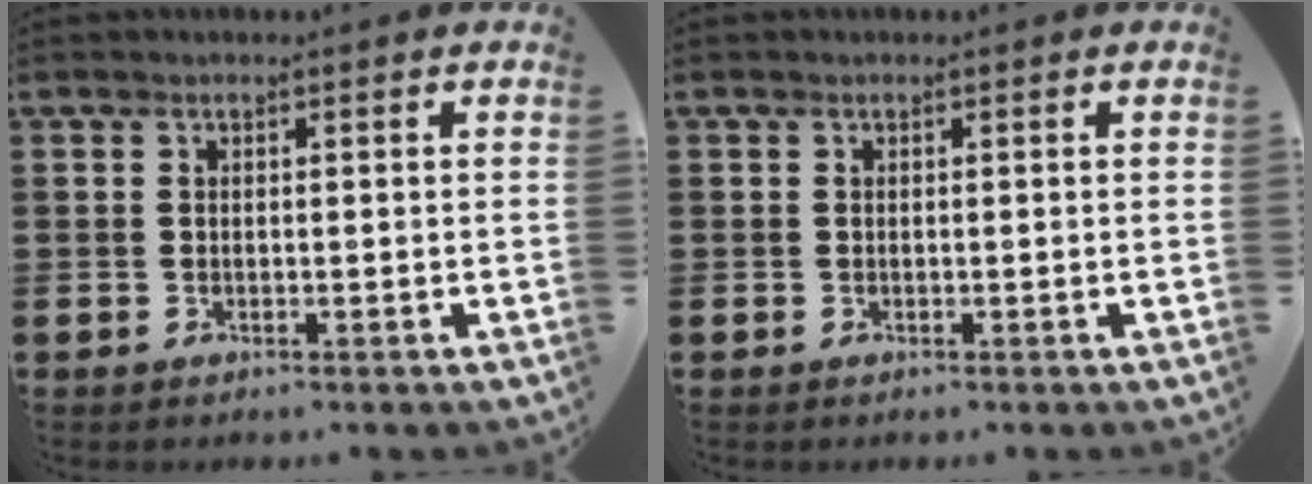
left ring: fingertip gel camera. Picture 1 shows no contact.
{"total": 0.0}